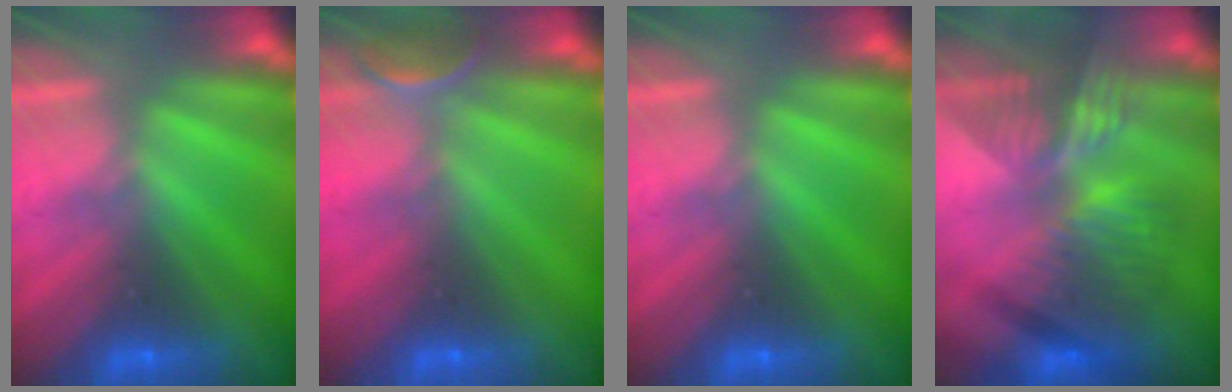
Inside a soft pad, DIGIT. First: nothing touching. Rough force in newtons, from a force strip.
{"total": 2.5}
{"total": 0.0}
{"total": 7.1}